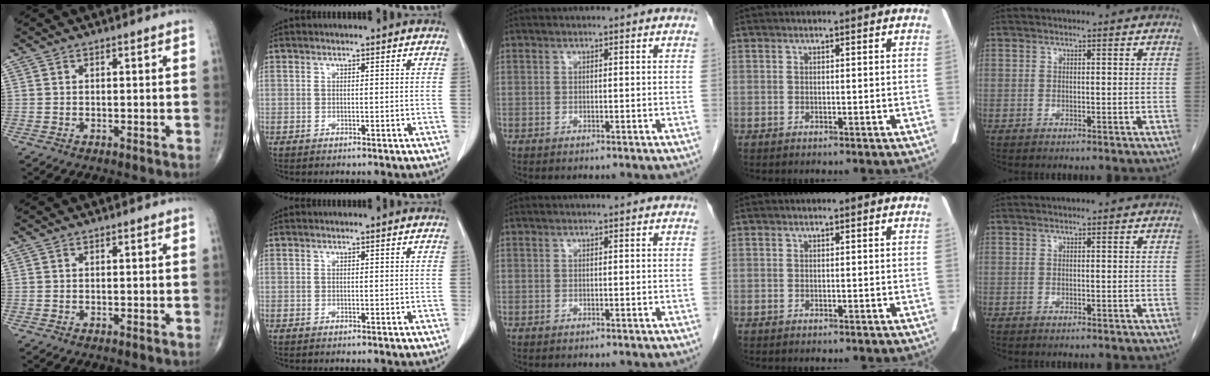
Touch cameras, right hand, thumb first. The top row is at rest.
{}